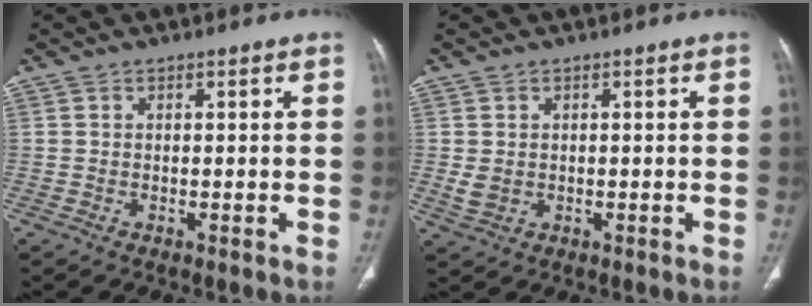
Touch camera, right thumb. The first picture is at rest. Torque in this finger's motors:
{"motor_torque": [0.03, 0.41, -0.24, 0.17, 0.03]}